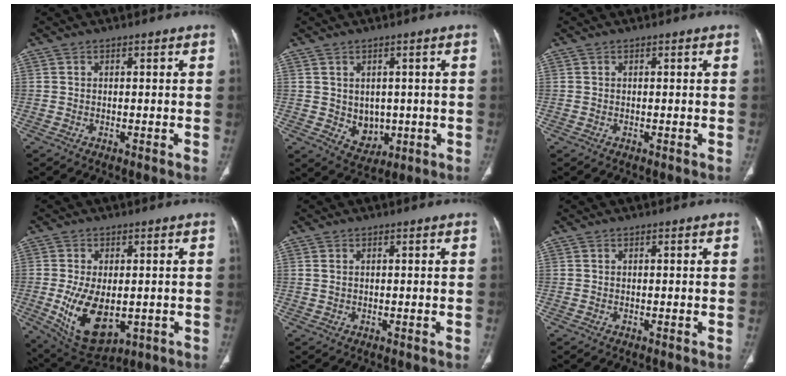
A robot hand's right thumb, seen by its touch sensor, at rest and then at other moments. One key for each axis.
{"total": 5.5, "fx": -0.1, "fy": 4.5, "fz": 3.1, "tx": -0.022, "ty": -0.008, "tz": 0.016}
{"total": 0.0}
{"total": 12.7, "fx": -2.2, "fy": 7.2, "fz": 10.2, "tx": -0.171, "ty": -0.013, "tz": -0.014}
{"total": 0.9, "fx": 0.3, "fy": 0.5, "fz": 0.6, "tx": -0.019, "ty": 0.005, "tz": 0.011}
{"total": 0.0}